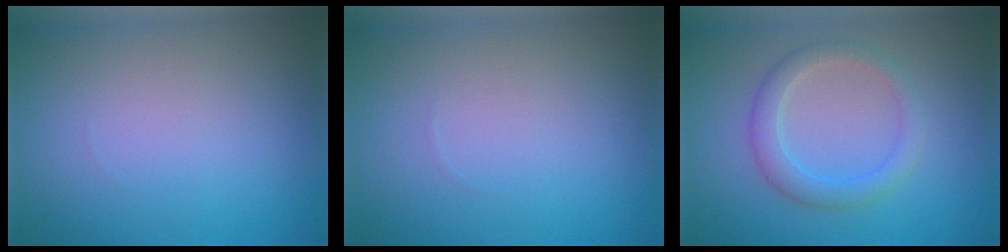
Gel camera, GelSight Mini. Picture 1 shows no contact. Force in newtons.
{"total": 0.0}
{"total": 2.8, "press": 2.8, "slide": 0.1}